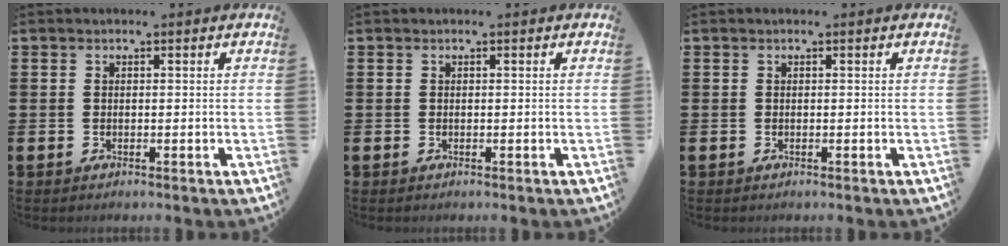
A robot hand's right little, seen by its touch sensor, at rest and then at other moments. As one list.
[{"total": 0.0}, {"total": 0.0}]